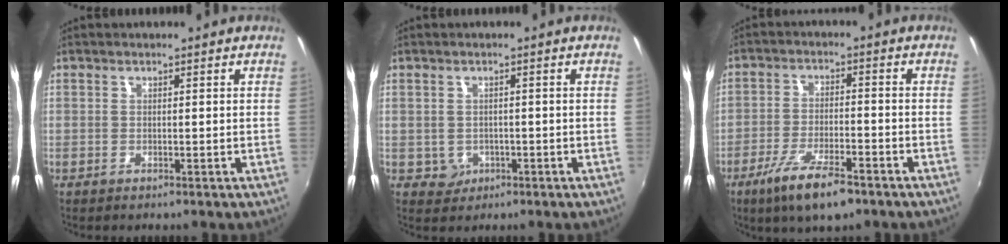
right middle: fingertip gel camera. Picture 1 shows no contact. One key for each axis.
{"total": 2.8, "fx": -0.6, "fy": 2.7, "fz": 0.7, "tx": -0.017, "ty": 0.000, "tz": -0.003}
{"total": 10.0, "fx": -6.5, "fy": 2.6, "fz": 7.1, "tx": -0.155, "ty": -0.021, "tz": -0.115}